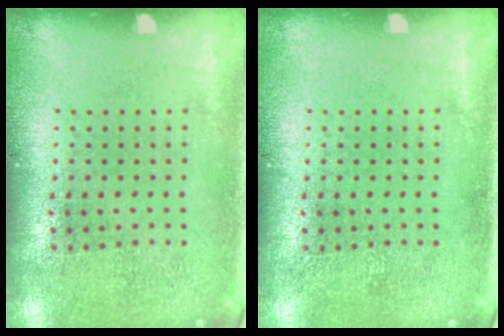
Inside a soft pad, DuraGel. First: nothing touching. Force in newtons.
{"total": 0.0}